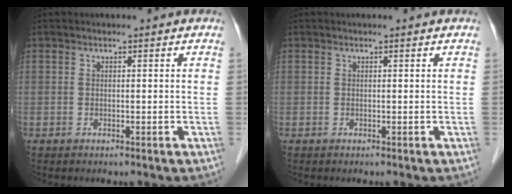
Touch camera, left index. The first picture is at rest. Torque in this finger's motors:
{"motor_torque": [0.17, 0.05, -0.02, -0.01]}